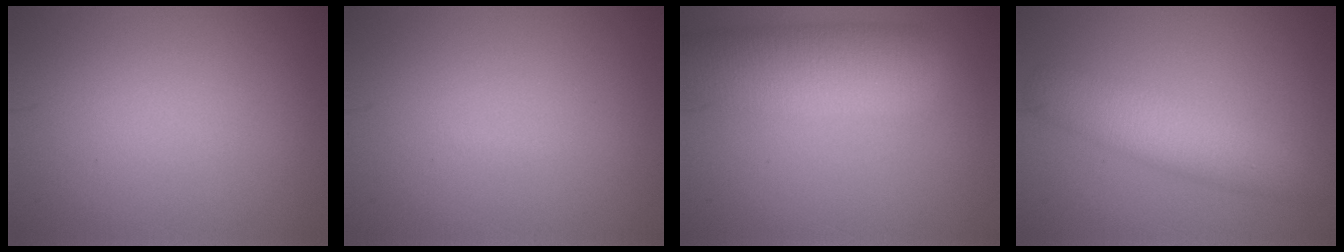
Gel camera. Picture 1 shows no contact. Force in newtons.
{"total": 0.0}
{"total": 6.8, "press": 6.8, "slide": 0.5}
{"total": 4.1, "press": 4.1, "slide": 0.2}